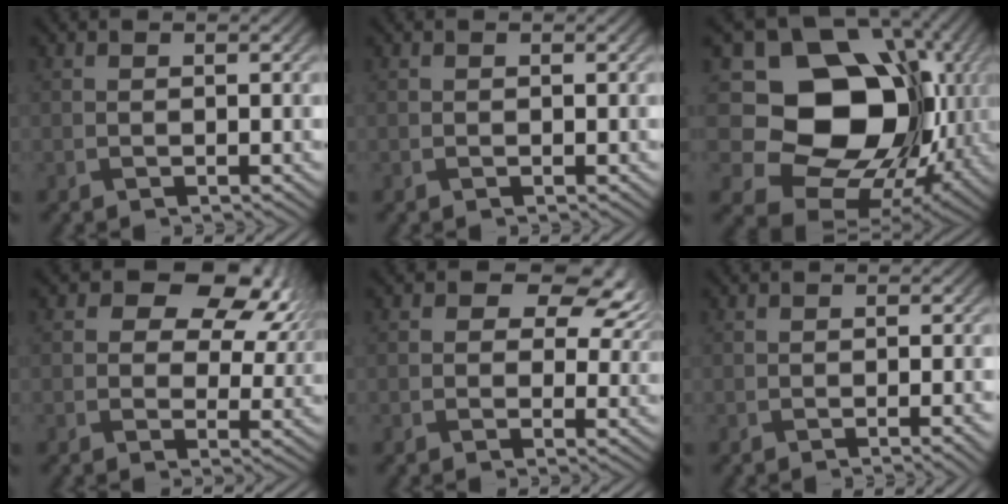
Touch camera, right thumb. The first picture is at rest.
{"total": 0.0}
{"total": 17.4, "force": [1.2, 14.0, 10.3], "torque": [-0.169, -0.028, 0.034]}
{"total": 12.3, "force": [5.3, 8.0, 7.7], "torque": [-0.116, 0.008, 0.075]}
{"total": 9.0, "force": [4.0, 6.1, 5.4], "torque": [-0.077, 0.012, 0.042]}
{"total": 2.1, "force": [-0.6, 0.4, 1.9], "torque": [-0.022, 0.002, -0.011]}